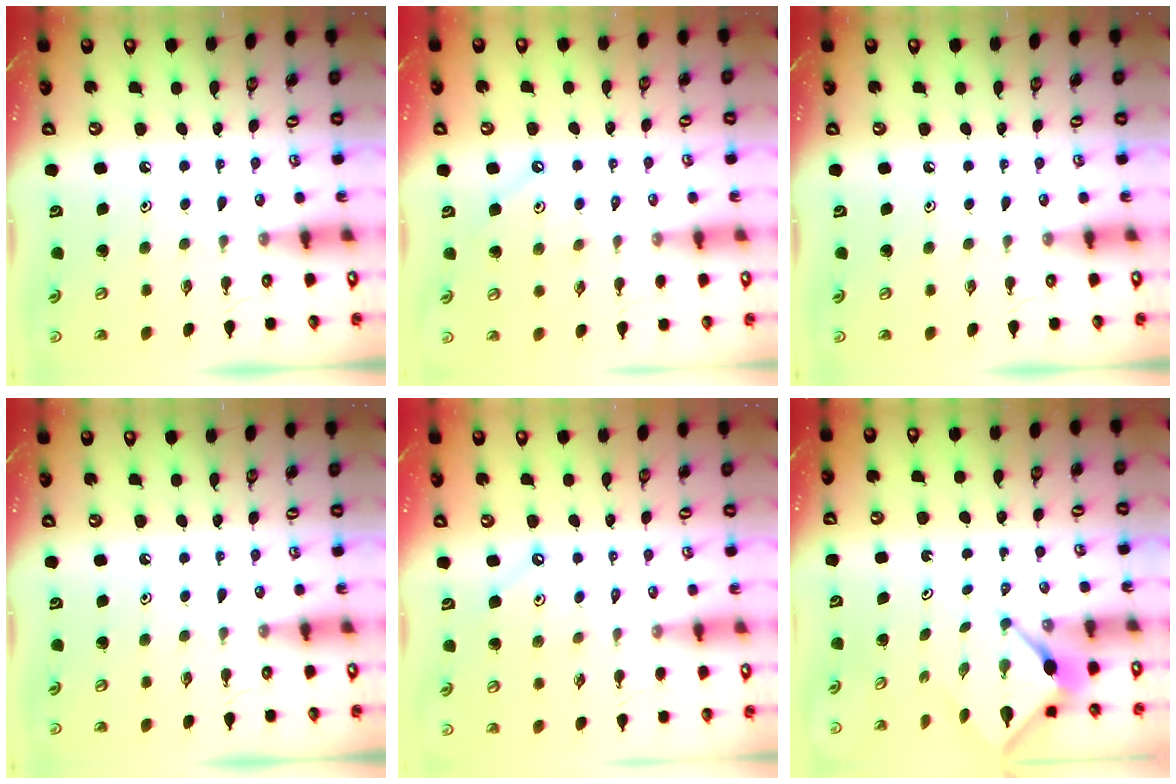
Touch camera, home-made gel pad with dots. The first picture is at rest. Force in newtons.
{"total": 1.7, "press": 1.7, "slide": 0.3}
{"total": 0.0}
{"total": 0.0}
{"total": 2.6, "press": 2.6, "slide": 0.4}
{"total": 3.4, "press": 3.4, "slide": 0.2}